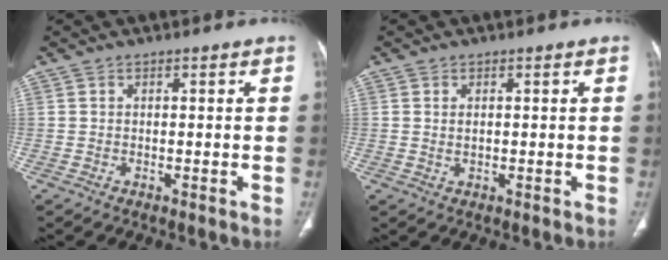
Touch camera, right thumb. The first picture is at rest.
{"total": 0.9, "force": [0.0, 0.6, 0.7], "torque": [-0.017, 0.003, 0.002]}